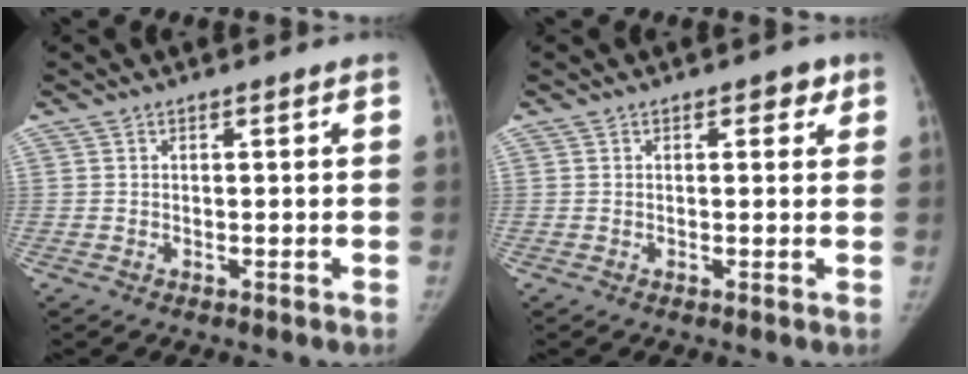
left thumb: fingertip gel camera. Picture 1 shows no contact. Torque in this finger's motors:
{"motor_torque": [-0.39, -0.05, 0.44, 0.08, -0.06]}